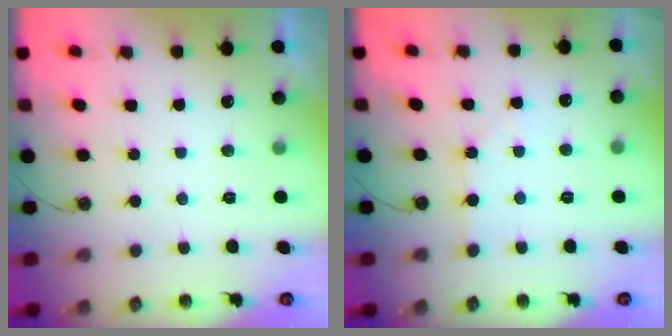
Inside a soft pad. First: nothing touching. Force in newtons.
{"total": 0.9, "press": 0.9, "slide": 0.1}